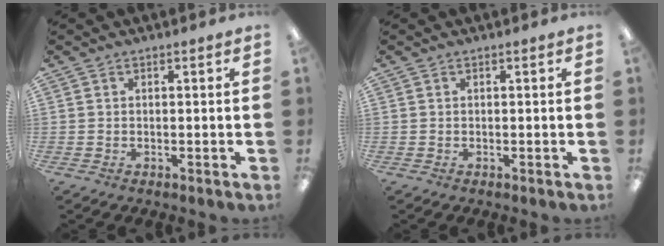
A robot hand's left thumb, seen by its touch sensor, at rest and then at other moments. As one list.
[{"total": 0.0}]